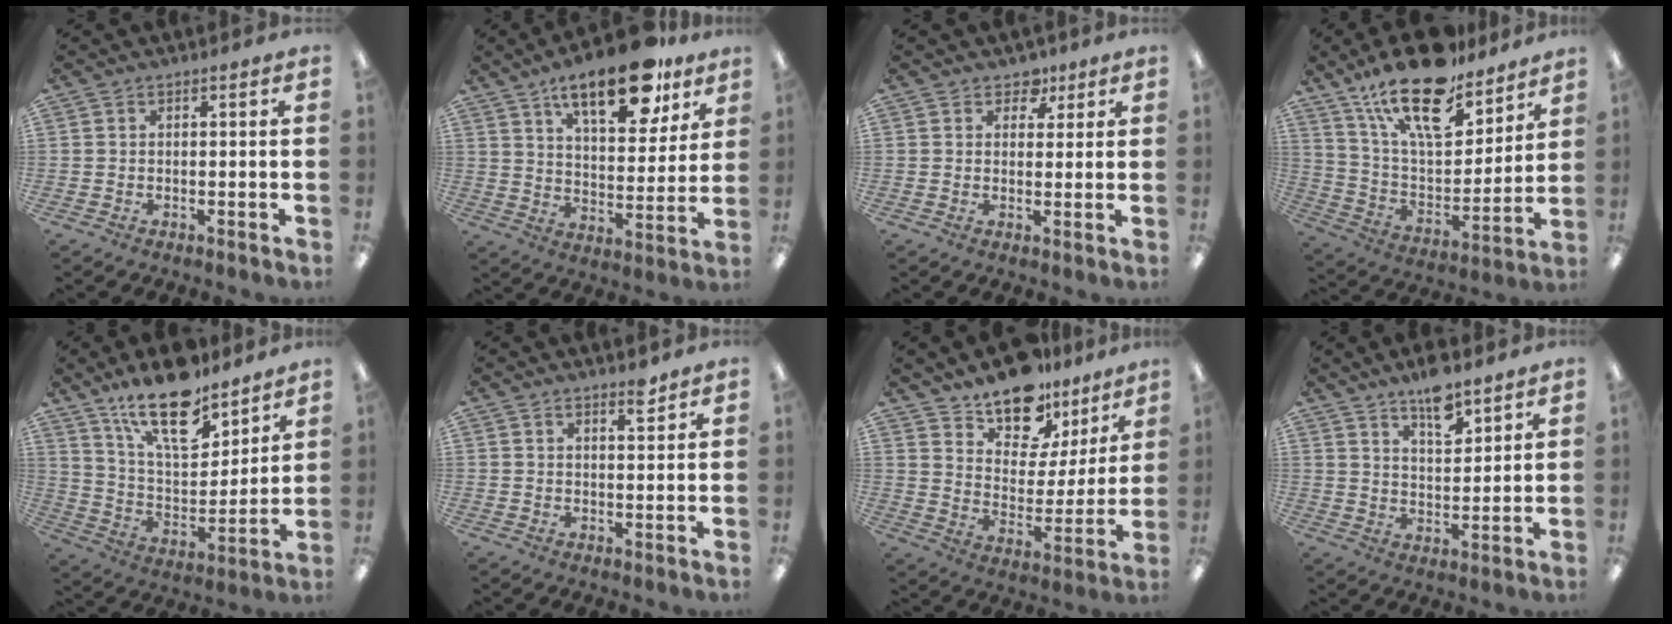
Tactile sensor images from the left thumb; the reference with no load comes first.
{"total": 19.4, "force": [12.7, 7.7, 12.4], "torque": [-0.178, -0.064, 0.206]}
{"total": 4.4, "force": [2.7, 3.3, 1.3], "torque": [-0.004, -0.011, 0.045]}
{"total": 22.1, "force": [15.5, 9.1, 12.8], "torque": [-0.216, -0.093, 0.271]}
{"total": 19.2, "force": [13.5, 7.8, 11.1], "torque": [-0.181, -0.080, 0.233]}
{"total": 3.3, "force": [2.8, 0.6, 1.7], "torque": [-0.015, -0.017, 0.043]}
{"total": 14.3, "force": [11.8, 7.0, 4.2], "torque": [-0.072, -0.092, 0.217]}
{"total": 8.8, "force": [6.9, 3.2, 4.4], "torque": [-0.062, -0.043, 0.120]}